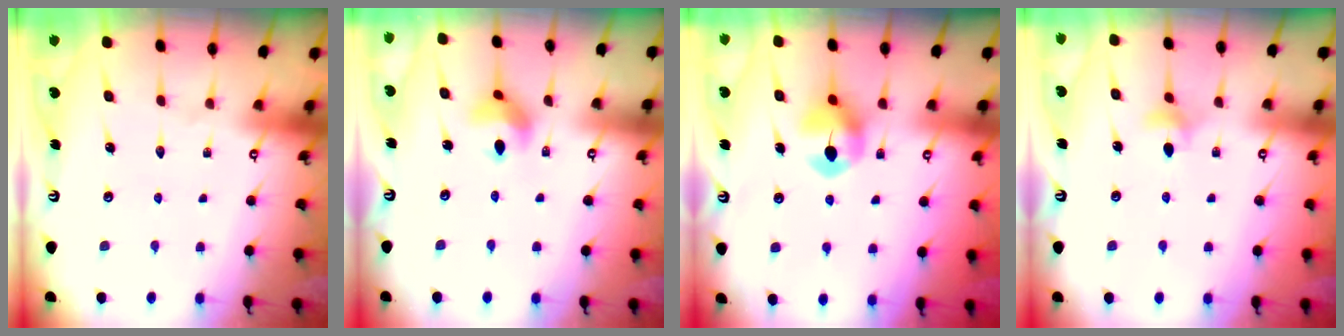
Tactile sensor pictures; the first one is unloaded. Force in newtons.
{"total": 9.2, "press": 9.0, "slide": 2.2}
{"total": 7.3, "press": 7.3, "slide": 0.6}
{"total": 4.2, "press": 4.1, "slide": 0.7}